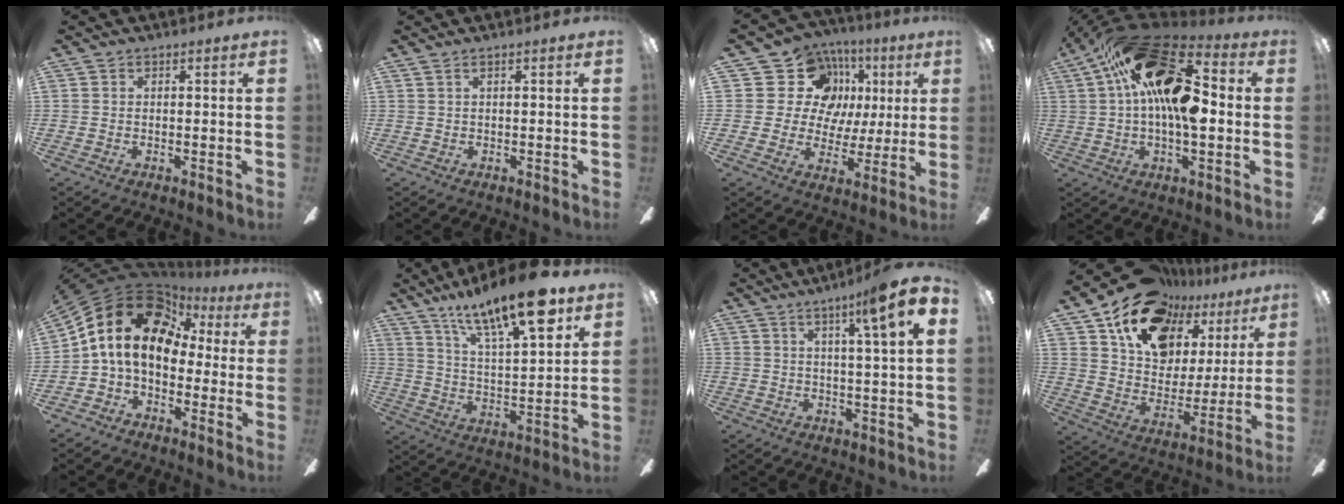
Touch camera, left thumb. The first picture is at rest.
{"total": 0.8, "force": [0.3, 0.2, 0.7], "torque": [-0.013, 0.002, 0.005]}
{"total": 16.5, "force": [5.4, 13.9, 7.0], "torque": [-0.118, -0.012, 0.115]}
{"total": 25.5, "force": [5.5, 12.7, 21.5], "torque": [-0.376, -0.002, 0.090]}
{"total": 17.6, "force": [4.1, 12.1, 12.1], "torque": [-0.256, -0.008, 0.073]}
{"total": 19.6, "force": [13.3, 5.7, 13.2], "torque": [-0.221, -0.067, 0.217]}
{"total": 9.5, "force": [5.3, -0.1, 7.9], "torque": [-0.115, -0.027, 0.073]}
{"total": 18.5, "force": [13.4, 10.6, 7.2], "torque": [-0.136, -0.088, 0.242]}